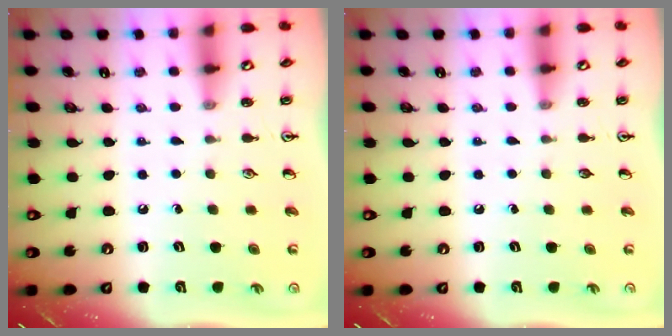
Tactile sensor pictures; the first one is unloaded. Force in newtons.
{"total": 0.0}